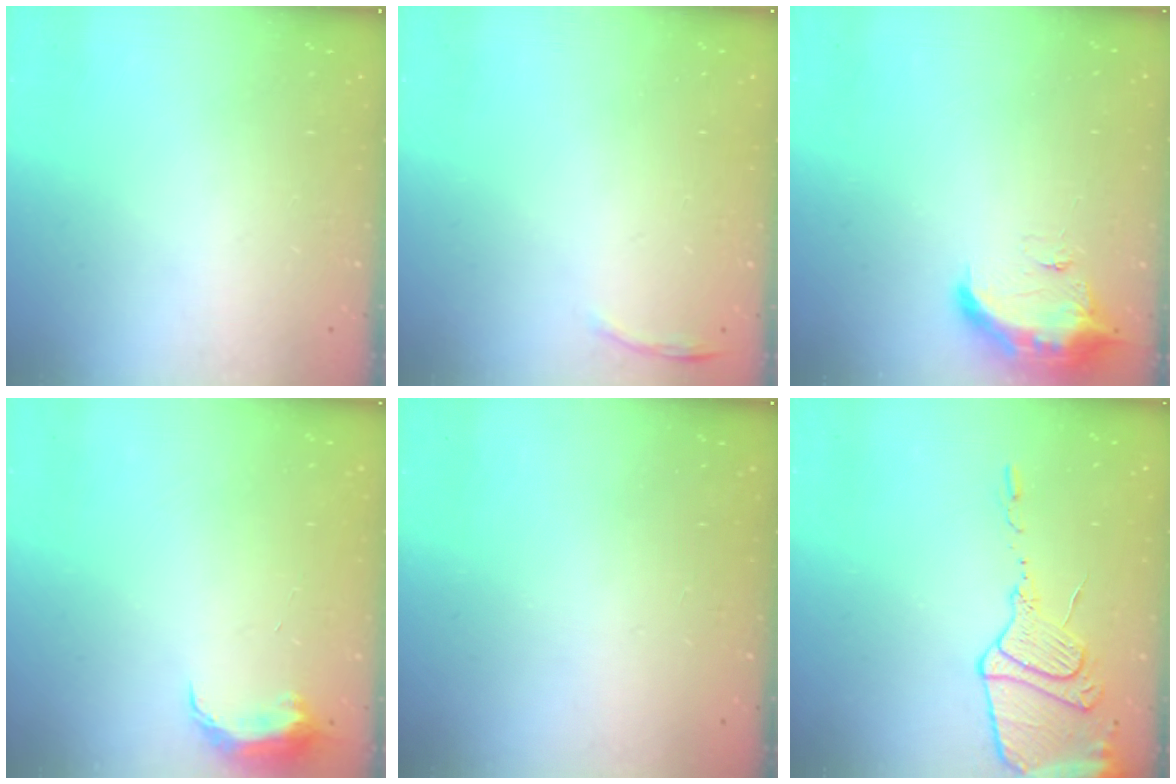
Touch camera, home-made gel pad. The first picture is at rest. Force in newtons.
{"total": 3.4, "press": 3.3, "slide": 0.9}
{"total": 9.6, "press": 9.6, "slide": 0.6}
{"total": 7.0, "press": 6.9, "slide": 0.6}
{"total": 0.0}
{"total": 14.1, "press": 14.0, "slide": 1.3}